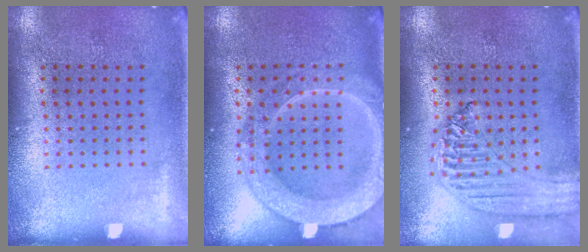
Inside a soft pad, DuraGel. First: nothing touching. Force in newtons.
{"total": 2.7, "press": 2.7, "slide": 0.3}
{"total": 1.3, "press": 1.2, "slide": 0.2}